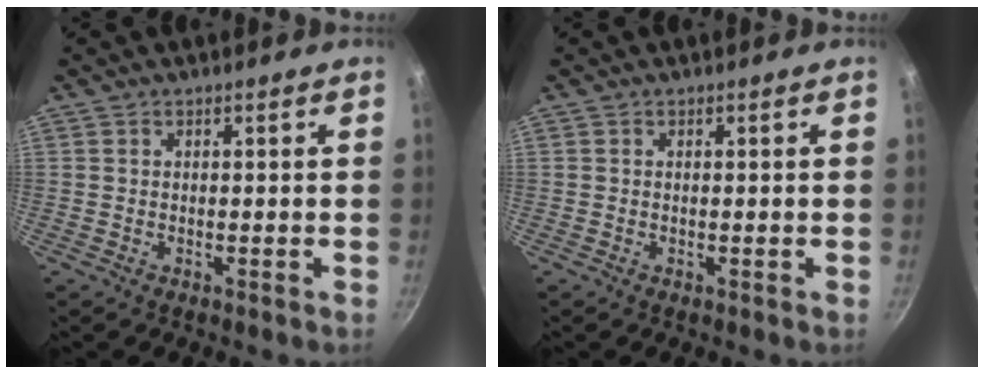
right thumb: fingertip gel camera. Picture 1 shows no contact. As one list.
[{"total": 0.0}]